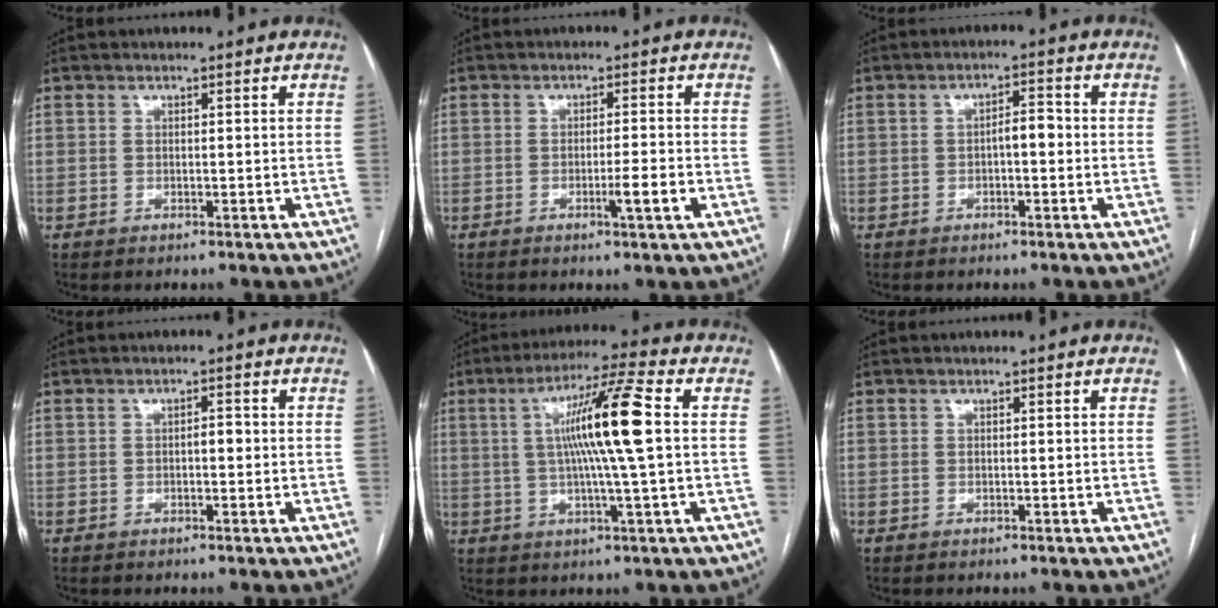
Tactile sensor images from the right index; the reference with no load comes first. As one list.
[{"total": 3.6, "force": [-1.3, -0.3, 3.3], "torque": [-0.050, -0.003, -0.019]}, {"total": 2.8, "force": [-0.5, 0.9, 2.6], "torque": [-0.038, 0.010, -0.006]}, {"total": 1.4, "force": [-0.2, 0.6, 1.3], "torque": [-0.018, 0.005, -0.003]}, {"total": 12.2, "force": [1.5, -0.8, 12.1], "torque": [-0.213, 0.009, 0.024]}, {"total": 0.0}]